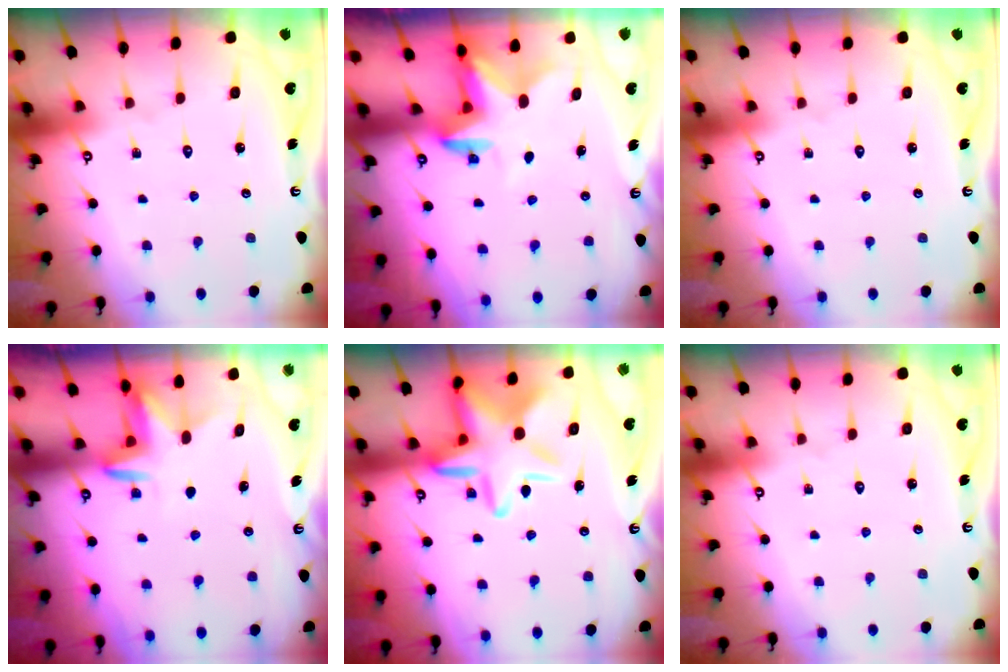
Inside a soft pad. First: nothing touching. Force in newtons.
{"total": 3.0, "press": 2.9, "slide": 0.6}
{"total": 0.0}
{"total": 3.7, "press": 3.7, "slide": 0.4}
{"total": 13.9, "press": 13.8, "slide": 1.3}
{"total": 0.0}